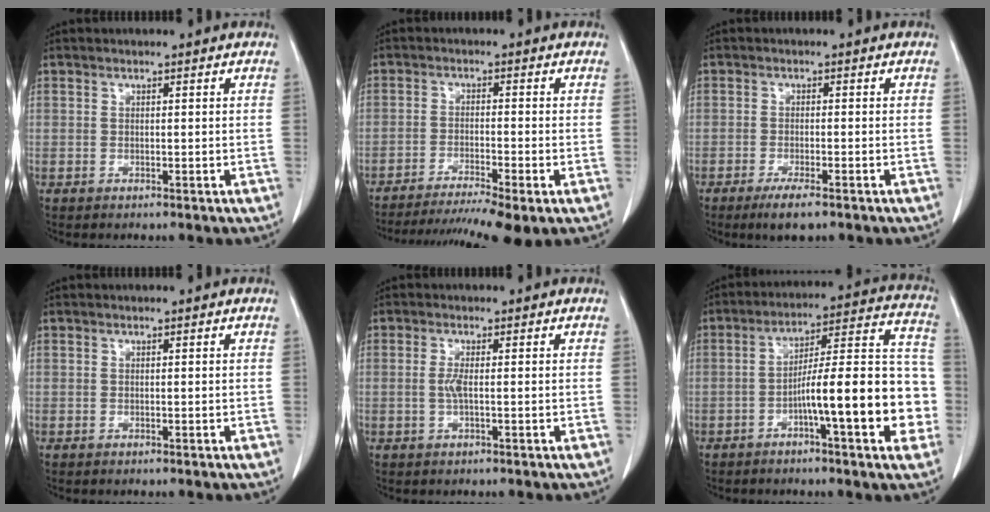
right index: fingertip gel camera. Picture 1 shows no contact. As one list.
[{"total": 10.9, "force": [-8.6, 0.0, 6.7], "torque": [-0.106, -0.014, -0.135]}, {"total": 4.1, "force": [-2.8, 0.6, 2.9], "torque": [-0.052, -0.008, -0.046]}, {"total": 0.0}, {"total": 1.8, "force": [-0.1, 0.2, 1.8], "torque": [-0.043, -0.001, -0.003]}, {"total": 16.7, "force": [-4.6, 2.7, 15.8], "torque": [-0.218, 0.031, -0.065]}]